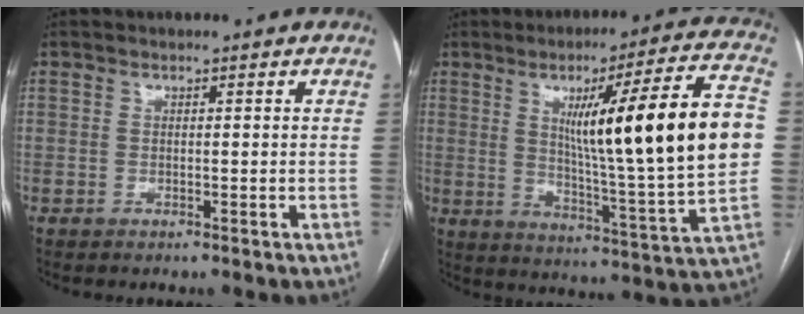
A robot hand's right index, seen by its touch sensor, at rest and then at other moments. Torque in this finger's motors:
{"motor_torque": [2.14, 0.00, 1.05, 0.21]}